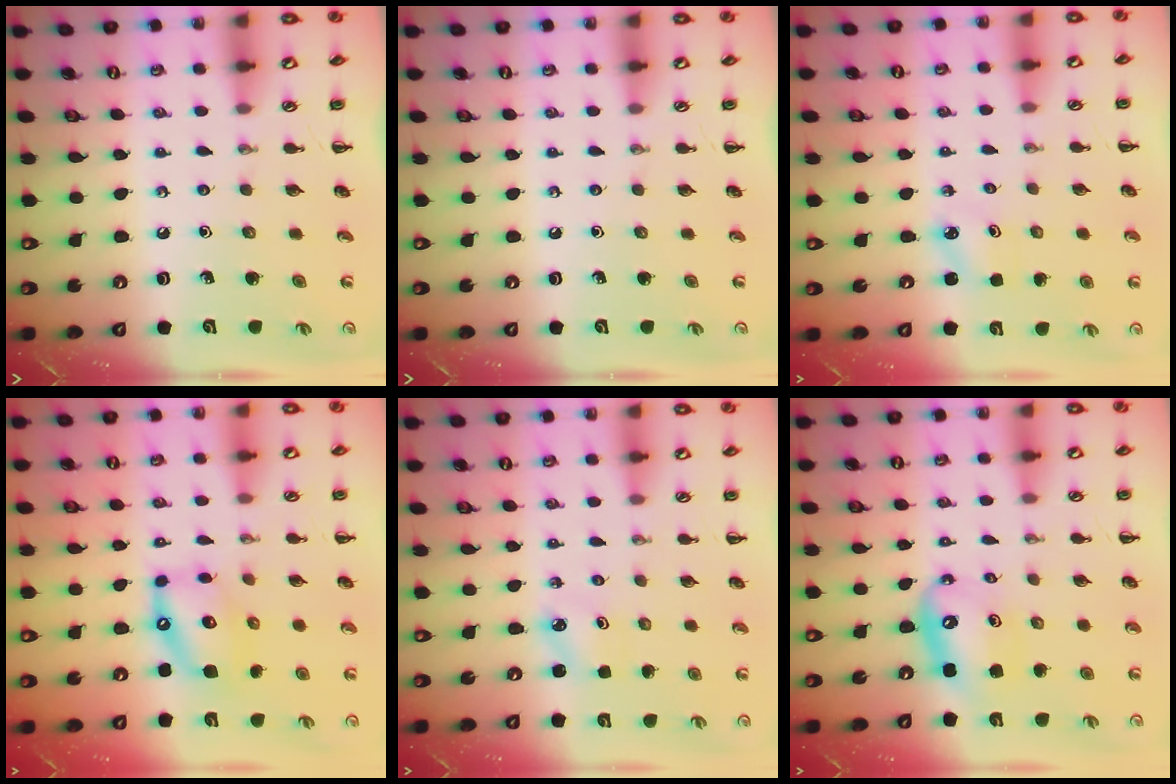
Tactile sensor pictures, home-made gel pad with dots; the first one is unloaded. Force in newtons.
{"total": 0.0}
{"total": 1.7, "press": 1.7, "slide": 0.2}
{"total": 13.2, "press": 12.9, "slide": 2.9}
{"total": 1.9, "press": 1.9, "slide": 0.4}
{"total": 11.4, "press": 11.0, "slide": 3.0}